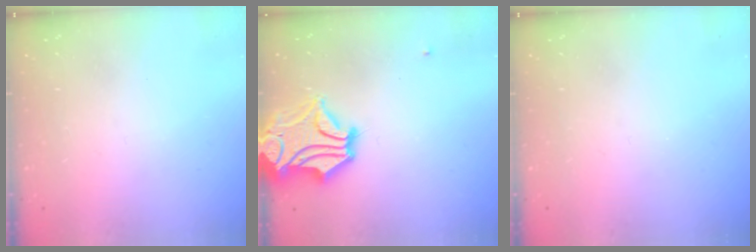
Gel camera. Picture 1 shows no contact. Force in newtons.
{"total": 6.1, "press": 5.7, "slide": 2.2}
{"total": 0.0}